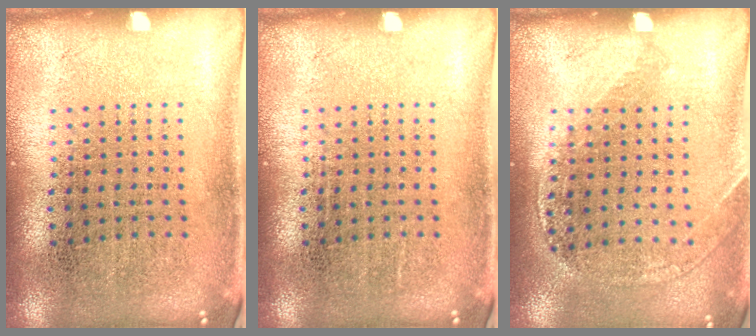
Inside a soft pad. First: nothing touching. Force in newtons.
{"total": 0.0}
{"total": 1.2, "press": 1.1, "slide": 0.3}